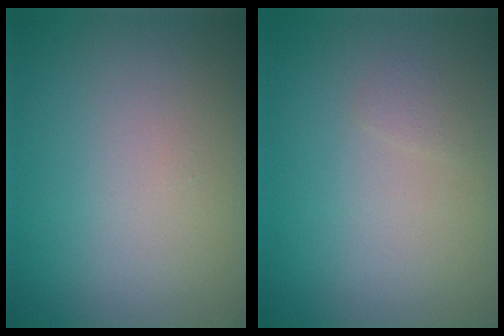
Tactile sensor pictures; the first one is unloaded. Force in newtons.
{"total": 0.6, "press": 0.6, "slide": 0.0}